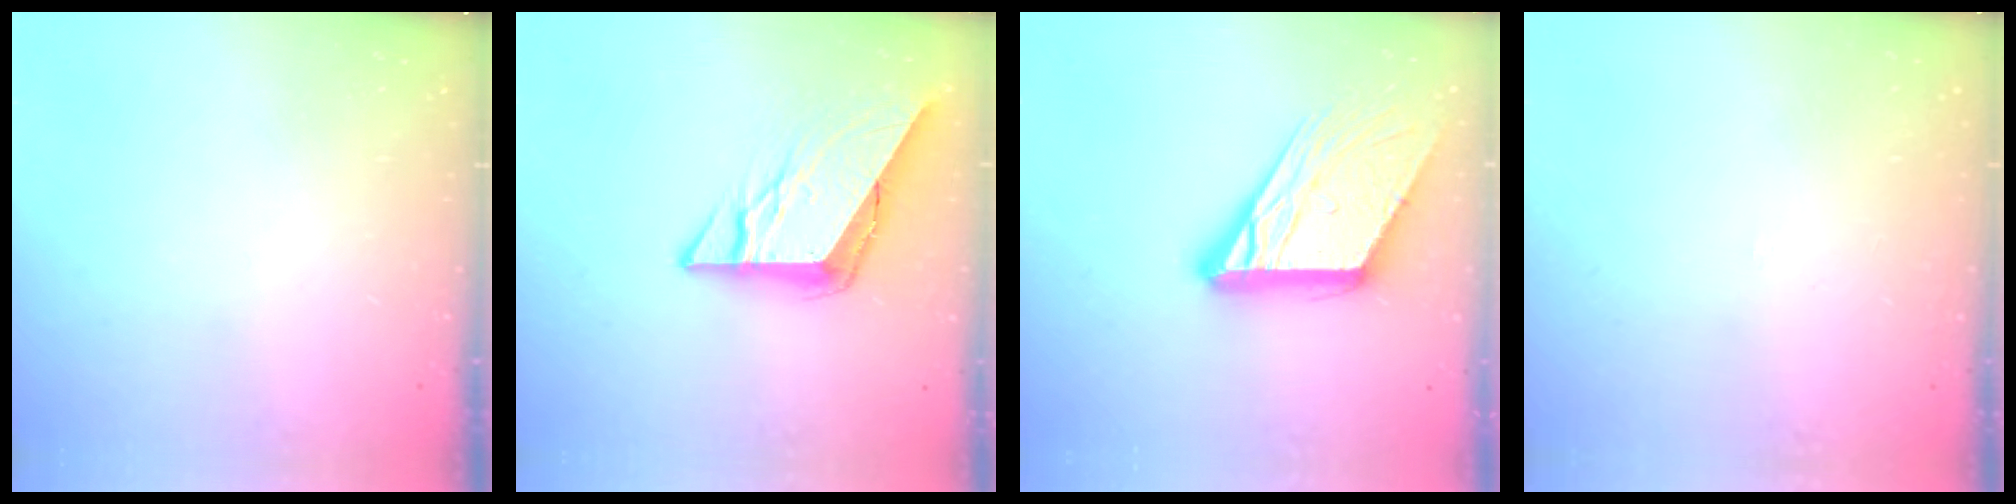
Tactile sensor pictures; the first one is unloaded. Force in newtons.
{"total": 9.8, "press": 9.8, "slide": 0.6}
{"total": 15.7, "press": 15.6, "slide": 1.8}
{"total": 2.7, "press": 2.7, "slide": 0.3}